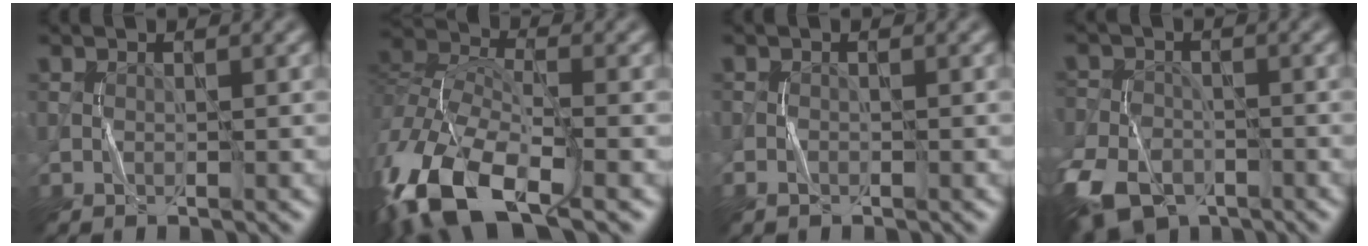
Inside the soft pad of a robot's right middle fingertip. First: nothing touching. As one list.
[{"total": 13.7, "force": [-7.3, 6.5, 9.6], "torque": [-0.208, -0.019, -0.144]}, {"total": 1.0, "force": [-0.6, 0.7, 0.4], "torque": [-0.006, 0.000, -0.013]}, {"total": 9.5, "force": [-5.4, 6.0, 4.9], "torque": [-0.119, -0.037, -0.108]}]